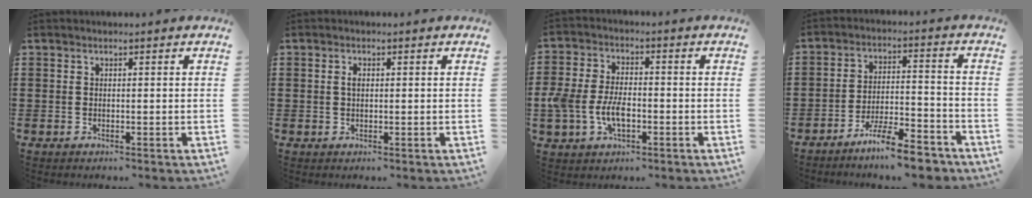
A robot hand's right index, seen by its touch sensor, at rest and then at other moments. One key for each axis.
{"total": 1.3, "fx": 0.2, "fy": 0.6, "fz": 1.1, "tx": -0.022, "ty": 0.004, "tz": 0.003}
{"total": 6.5, "fx": -1.7, "fy": 3.9, "fz": 4.9, "tx": -0.122, "ty": 0.001, "tz": -0.036}
{"total": 8.7, "fx": -7.4, "fy": 0.9, "fz": 4.5, "tx": -0.077, "ty": 0.013, "tz": -0.137}